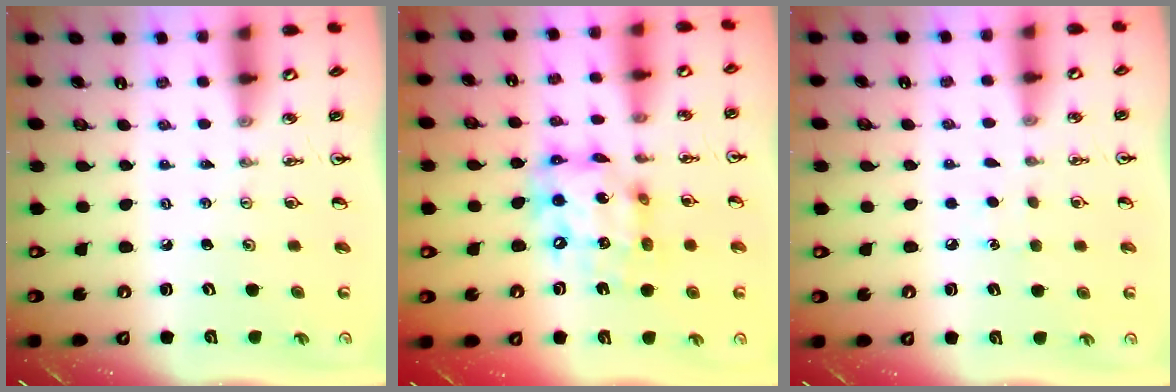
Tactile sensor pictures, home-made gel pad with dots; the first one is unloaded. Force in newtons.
{"total": 13.6, "press": 13.5, "slide": 1.7}
{"total": 5.1, "press": 5.1, "slide": 0.5}